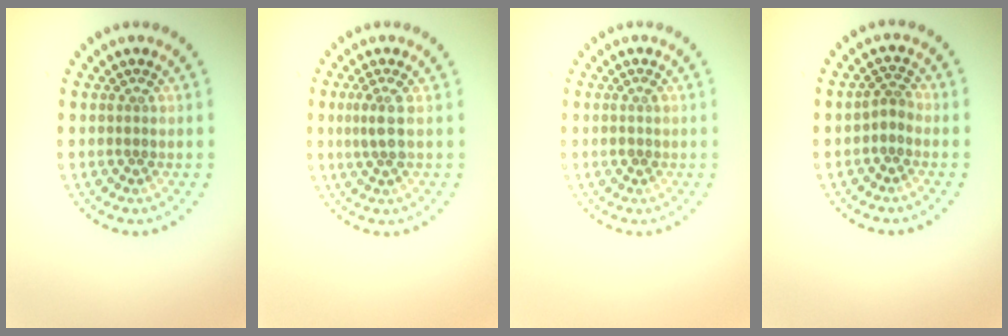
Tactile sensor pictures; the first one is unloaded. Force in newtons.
{"total": 1.9, "press": 1.5, "slide": 1.1}
{"total": 0.7, "press": 0.7, "slide": 0.2}
{"total": 1.6, "press": 1.1, "slide": 1.1}